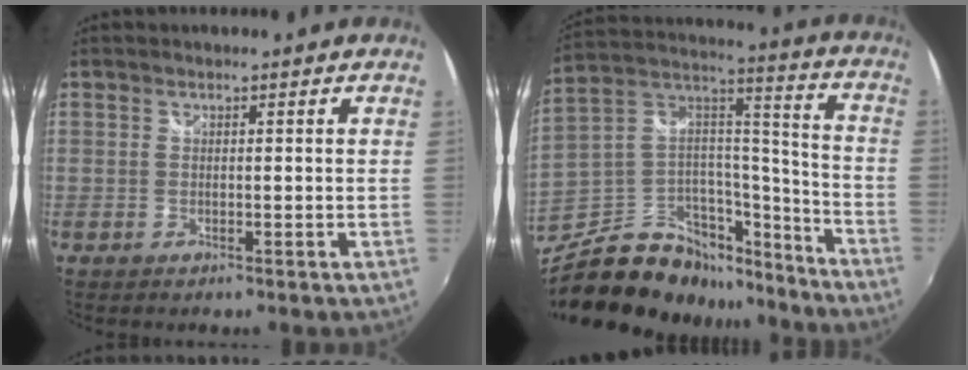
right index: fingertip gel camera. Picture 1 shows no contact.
{"total": 25.1, "force": [-17.3, 14.0, 11.5], "torque": [-0.231, 0.057, -0.258]}